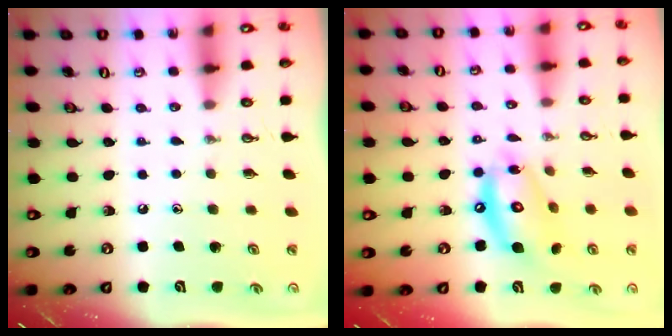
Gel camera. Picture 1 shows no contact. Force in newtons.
{"total": 13.1, "press": 13.1, "slide": 1.3}